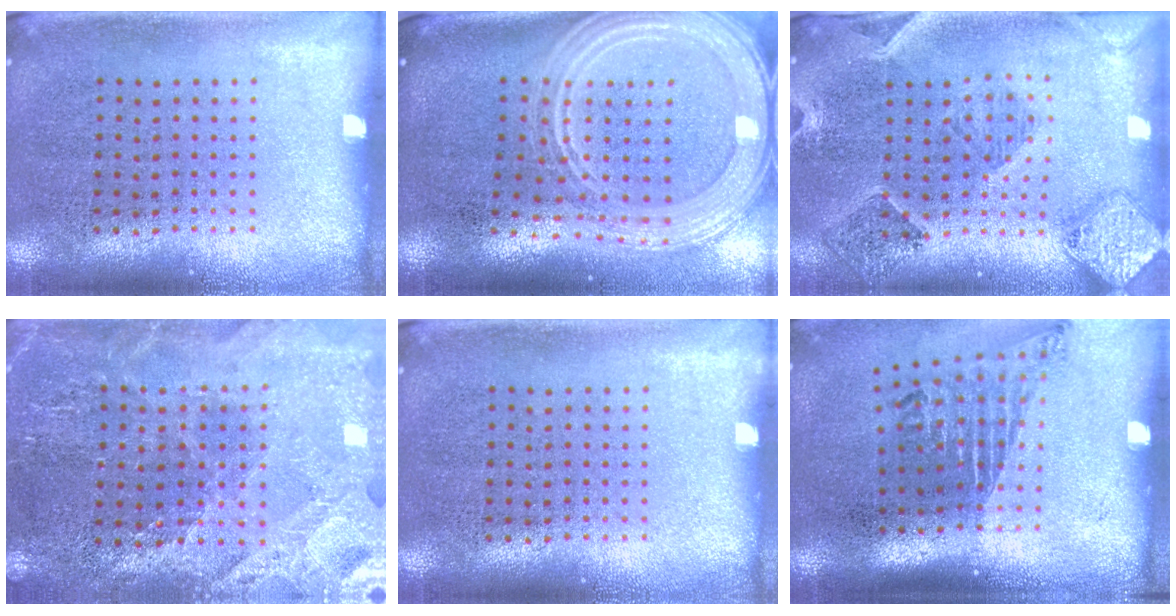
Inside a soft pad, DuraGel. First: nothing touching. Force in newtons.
{"total": 3.2, "press": 2.6, "slide": 1.9}
{"total": 1.5, "press": 1.4, "slide": 0.4}
{"total": 2.7, "press": 2.7, "slide": 0.4}
{"total": 0.0}
{"total": 1.7, "press": 1.1, "slide": 1.3}